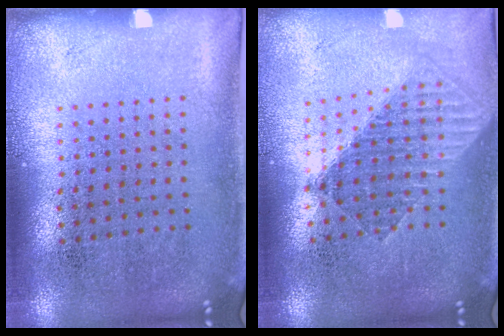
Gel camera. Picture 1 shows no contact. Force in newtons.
{"total": 1.5, "press": 1.3, "slide": 0.9}